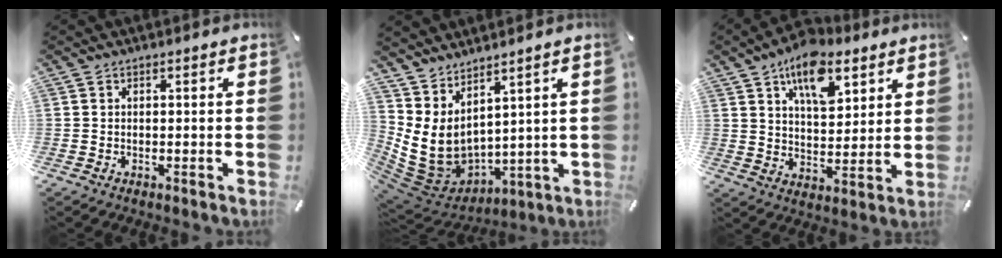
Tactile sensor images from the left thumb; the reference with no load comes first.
{"total": 9.6, "force": [3.9, 7.3, 4.8], "torque": [-0.110, -0.043, 0.085]}
{"total": 12.8, "force": [7.6, 6.9, 7.7], "torque": [-0.121, -0.025, 0.133]}